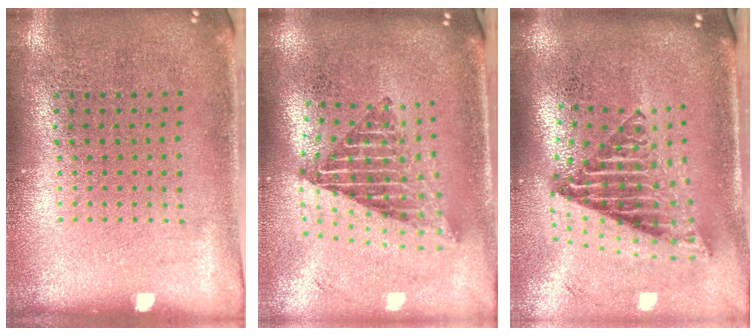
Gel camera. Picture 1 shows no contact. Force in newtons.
{"total": 2.2, "press": 1.6, "slide": 1.5}
{"total": 2.7, "press": 1.7, "slide": 2.0}